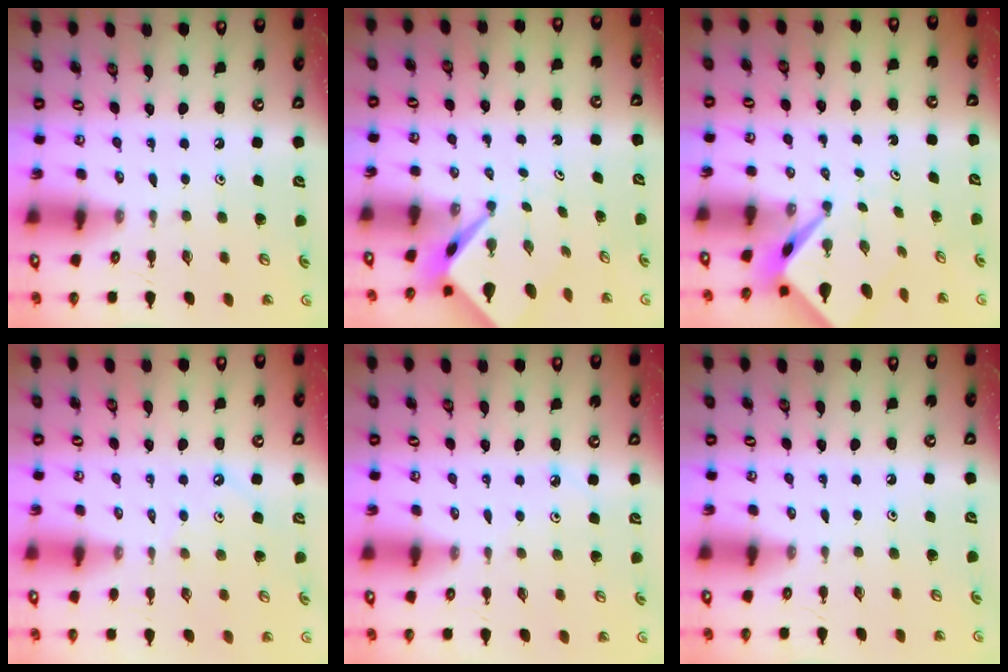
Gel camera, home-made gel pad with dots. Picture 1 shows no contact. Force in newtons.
{"total": 2.6, "press": 2.6, "slide": 0.2}
{"total": 2.7, "press": 2.7, "slide": 0.2}
{"total": 1.0, "press": 0.9, "slide": 0.2}
{"total": 2.6, "press": 2.6, "slide": 0.2}
{"total": 0.0}